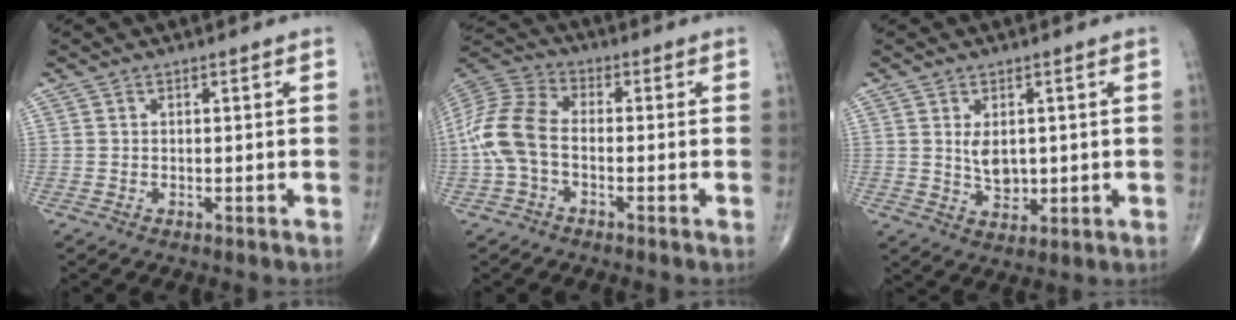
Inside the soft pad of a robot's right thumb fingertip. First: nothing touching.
{"total": 11.5, "force": [-1.8, 7.0, 9.0], "torque": [-0.199, 0.031, -0.046]}
{"total": 4.8, "force": [0.8, 3.1, 3.5], "torque": [-0.046, -0.013, 0.023]}